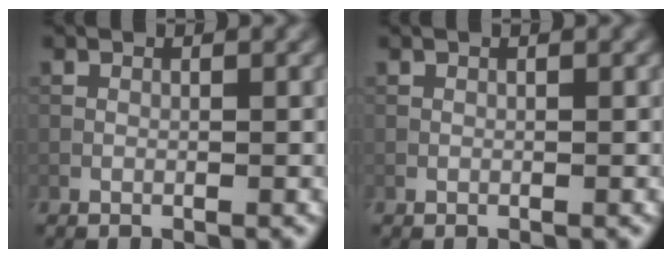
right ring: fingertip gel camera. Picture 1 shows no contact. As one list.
[{"total": 0.0}]